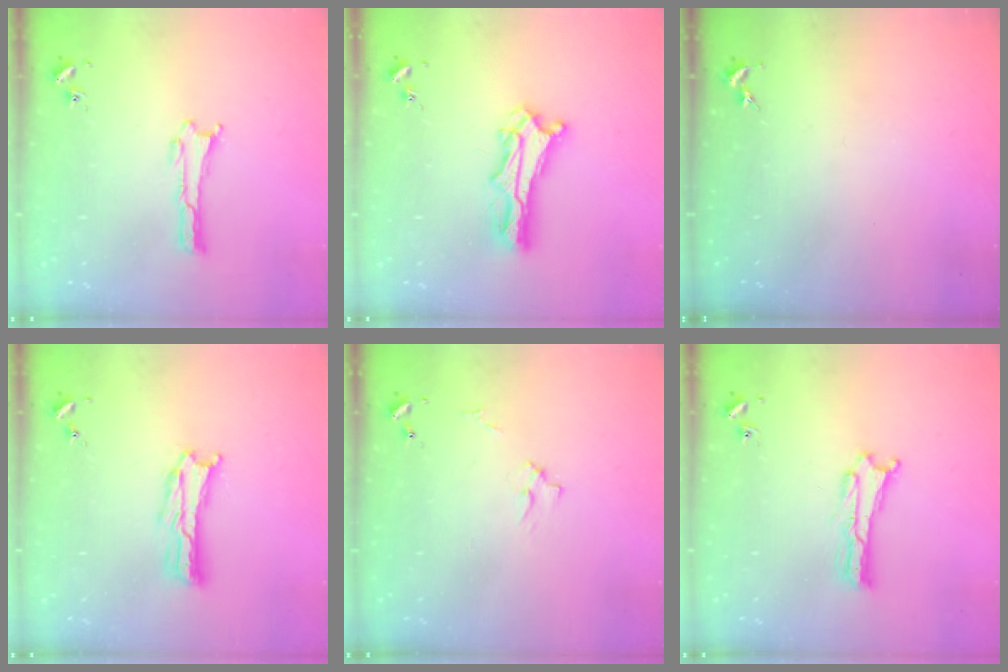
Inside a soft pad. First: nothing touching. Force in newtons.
{"total": 6.8, "press": 6.8, "slide": 0.6}
{"total": 0.0}
{"total": 1.7, "press": 1.7, "slide": 0.3}
{"total": 2.7, "press": 2.7, "slide": 0.3}
{"total": 0.9, "press": 0.9, "slide": 0.2}